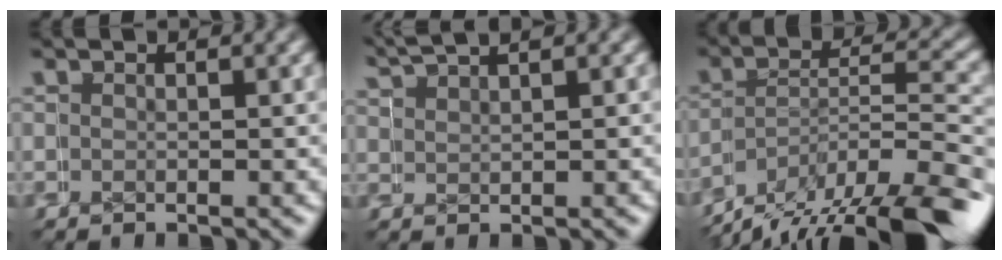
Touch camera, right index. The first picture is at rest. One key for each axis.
{"total": 3.3, "fx": 3.1, "fy": -0.6, "fz": 0.6, "tx": -0.013, "ty": 0.013, "tz": 0.056}
{"total": 10.7, "fx": -7.2, "fy": 4.6, "fz": 6.5, "tx": -0.080, "ty": -0.005, "tz": -0.111}